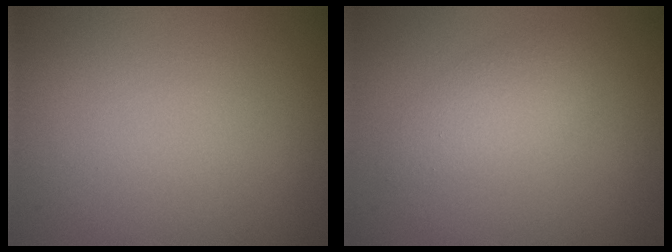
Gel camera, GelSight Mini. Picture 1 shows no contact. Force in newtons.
{"total": 2.3, "press": 2.3, "slide": 0.1}